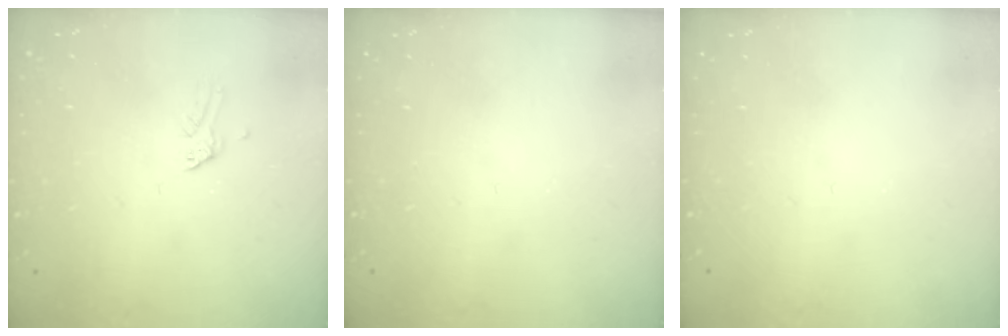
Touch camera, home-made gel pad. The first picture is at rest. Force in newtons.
{"total": 0.0}
{"total": 0.0}